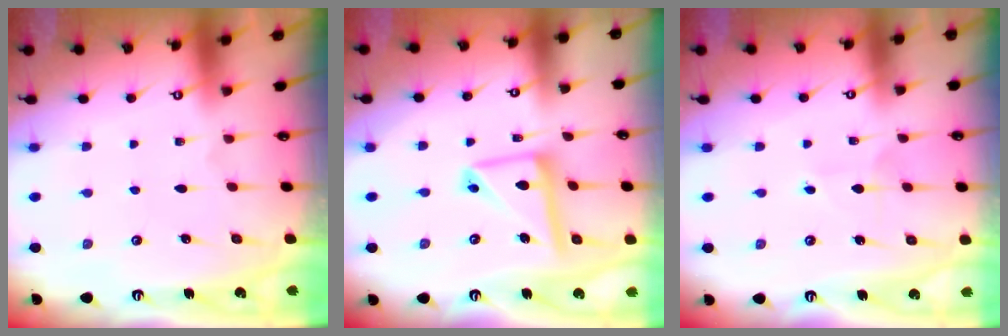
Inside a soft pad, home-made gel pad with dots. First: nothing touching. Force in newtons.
{"total": 13.8, "press": 13.7, "slide": 1.4}
{"total": 4.8, "press": 4.7, "slide": 0.3}